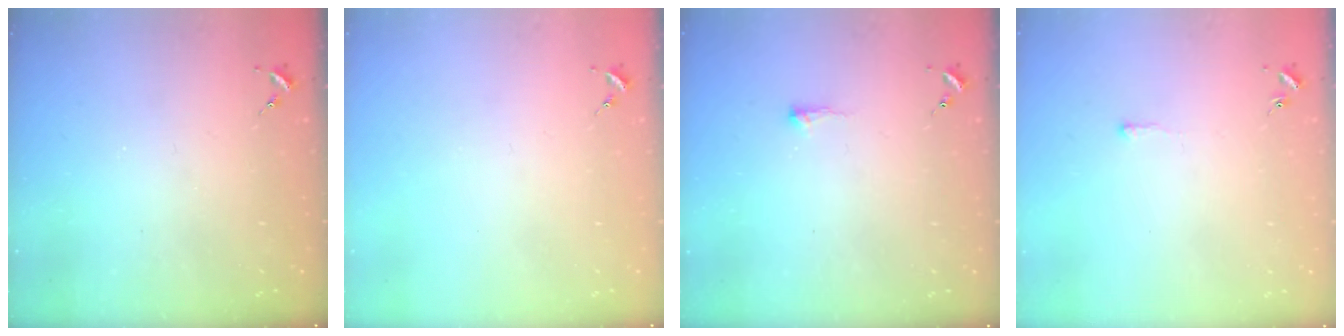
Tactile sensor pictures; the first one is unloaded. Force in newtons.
{"total": 0.0}
{"total": 4.2, "press": 4.1, "slide": 0.8}
{"total": 2.6, "press": 2.6, "slide": 0.4}